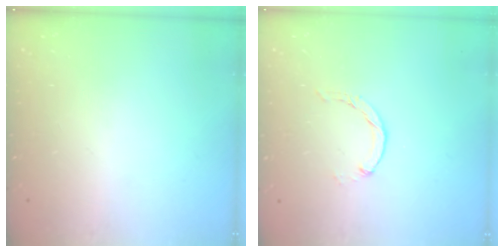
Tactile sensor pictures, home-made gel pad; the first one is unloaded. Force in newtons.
{"total": 0.7, "press": 0.7, "slide": 0.2}